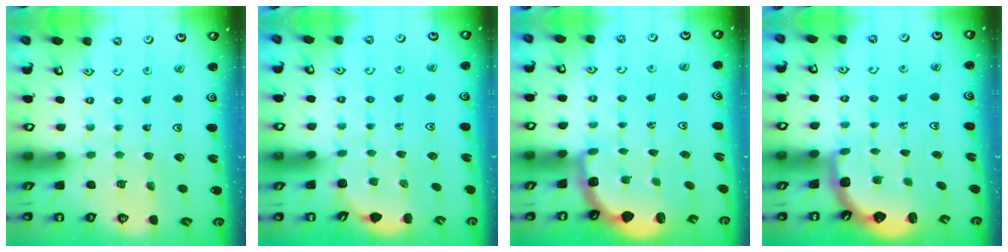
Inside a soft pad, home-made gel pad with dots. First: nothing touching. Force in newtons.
{"total": 2.2, "press": 1.2, "slide": 1.9}
{"total": 2.5, "press": 2.2, "slide": 1.1}
{"total": 2.5, "press": 2.1, "slide": 1.3}